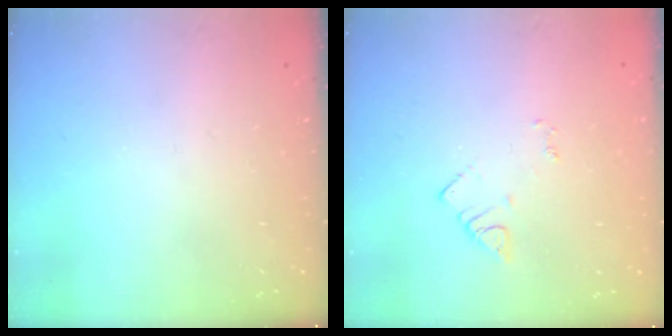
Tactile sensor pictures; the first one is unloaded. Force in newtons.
{"total": 3.6, "press": 3.6, "slide": 0.4}